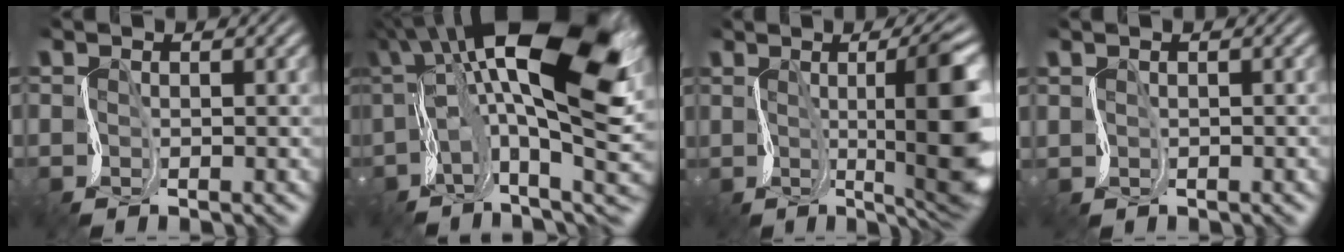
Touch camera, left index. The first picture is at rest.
{"total": 16.7, "force": [3.9, 6.5, 14.9], "torque": [-0.272, 0.016, 0.086]}
{"total": 8.8, "force": [1.1, 1.7, 8.6], "torque": [-0.120, -0.008, 0.032]}
{"total": 1.0, "force": [0.2, -0.2, -1.0], "torque": [0.008, 0.004, 0.013]}